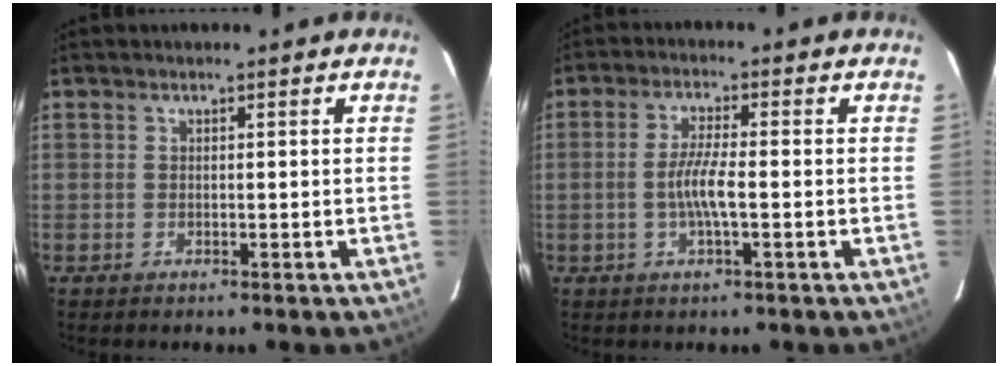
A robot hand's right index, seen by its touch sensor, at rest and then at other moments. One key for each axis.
{"total": 5.2, "fx": -1.1, "fy": 0.5, "fz": 5.0, "tx": -0.097, "ty": -0.001, "tz": -0.022}